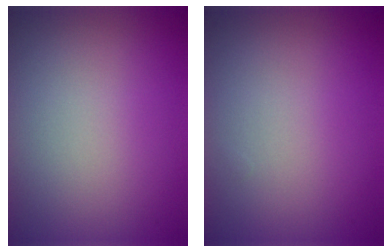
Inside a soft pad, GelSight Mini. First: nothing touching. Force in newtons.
{"total": 0.0}